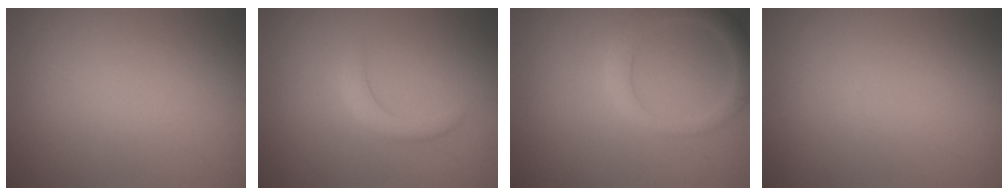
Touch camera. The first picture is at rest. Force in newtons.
{"total": 1.7, "press": 1.7, "slide": 0.2}
{"total": 3.0, "press": 2.9, "slide": 0.3}
{"total": 0.0}